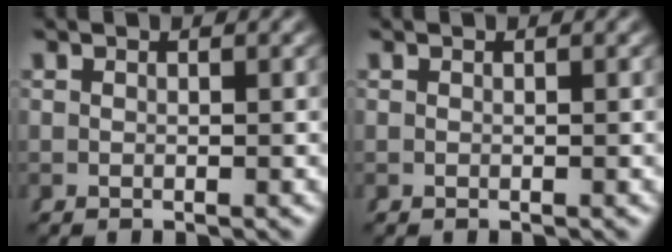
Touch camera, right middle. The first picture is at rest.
{"total": 0.0}